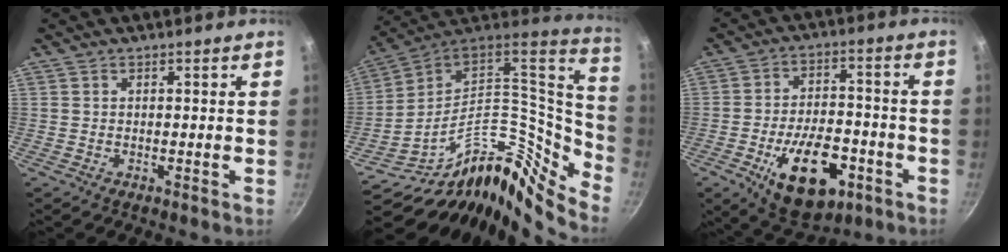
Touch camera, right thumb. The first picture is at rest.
{"total": 22.7, "force": [-11.6, 11.6, 15.7], "torque": [-0.148, 0.081, -0.203]}
{"total": 17.0, "force": [-6.7, 9.2, 12.6], "torque": [-0.171, 0.029, -0.095]}